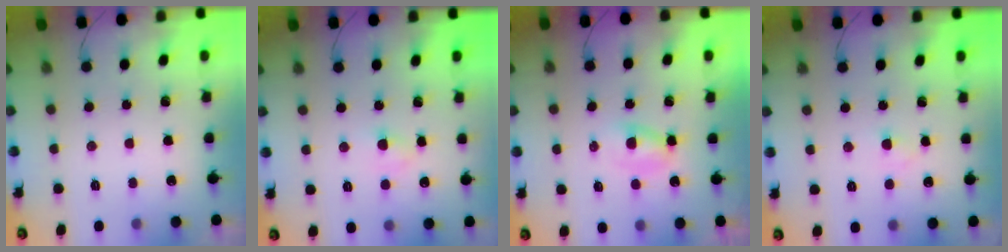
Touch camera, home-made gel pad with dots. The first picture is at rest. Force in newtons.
{"total": 3.2, "press": 3.0, "slide": 1.2}
{"total": 1.9, "press": 1.6, "slide": 1.0}
{"total": 1.6, "press": 1.4, "slide": 0.8}